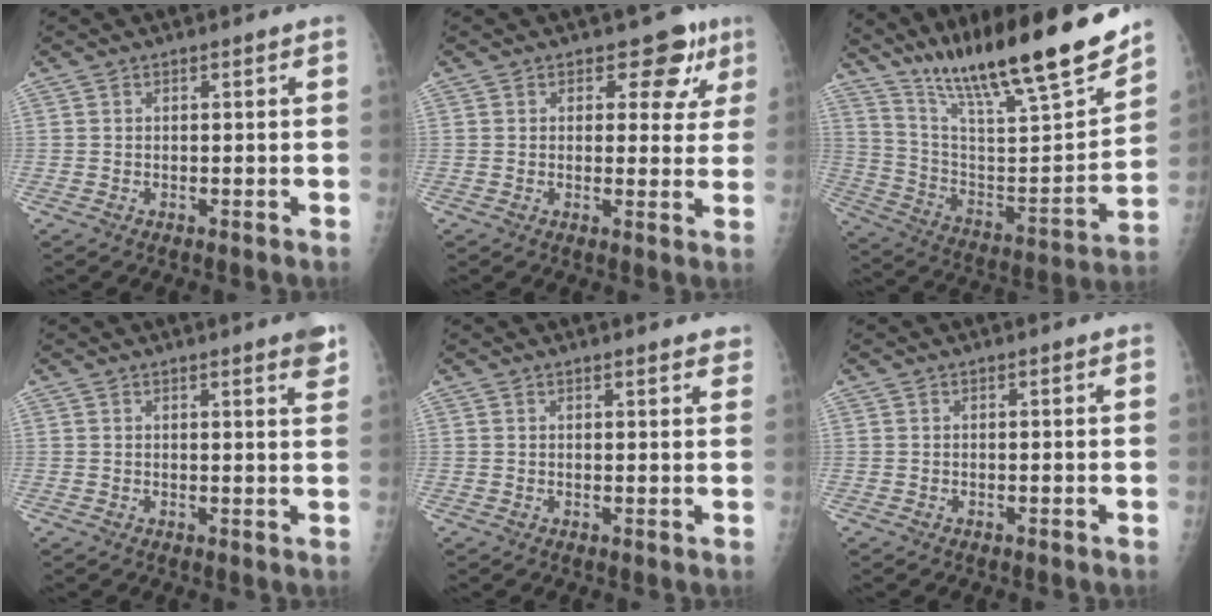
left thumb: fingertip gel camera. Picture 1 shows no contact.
{"total": 6.6, "force": [3.7, 4.5, 3.2], "torque": [0.003, -0.012, 0.036]}
{"total": 26.3, "force": [20.0, 4.0, 16.5], "torque": [-0.250, -0.081, 0.336]}
{"total": 3.5, "force": [2.4, 0.3, 2.6], "torque": [-0.025, -0.011, 0.027]}
{"total": 3.3, "force": [2.8, 0.8, 1.5], "torque": [-0.003, -0.006, 0.028]}
{"total": 0.0}